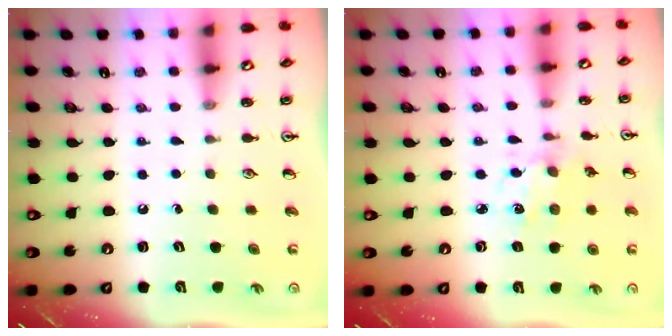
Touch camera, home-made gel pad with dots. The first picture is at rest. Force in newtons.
{"total": 2.7, "press": 2.6, "slide": 0.8}